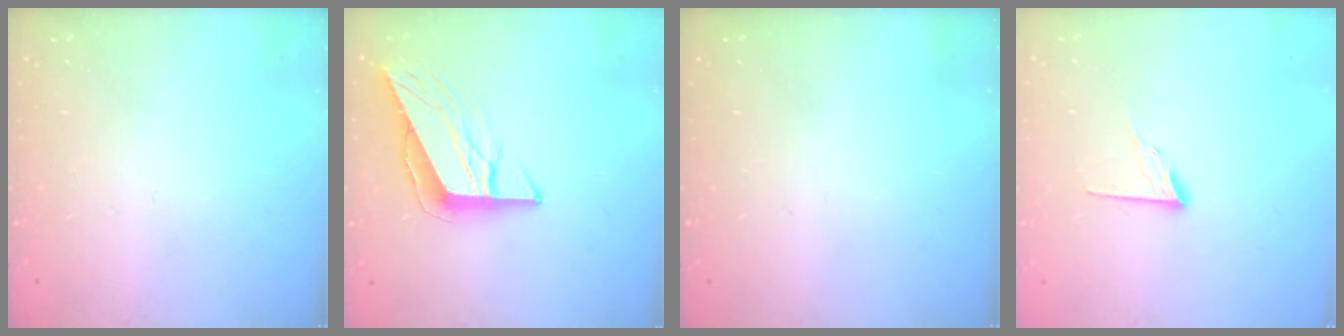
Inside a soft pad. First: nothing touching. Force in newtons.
{"total": 9.4, "press": 9.4, "slide": 1.0}
{"total": 0.0}
{"total": 7.4, "press": 7.4, "slide": 0.6}